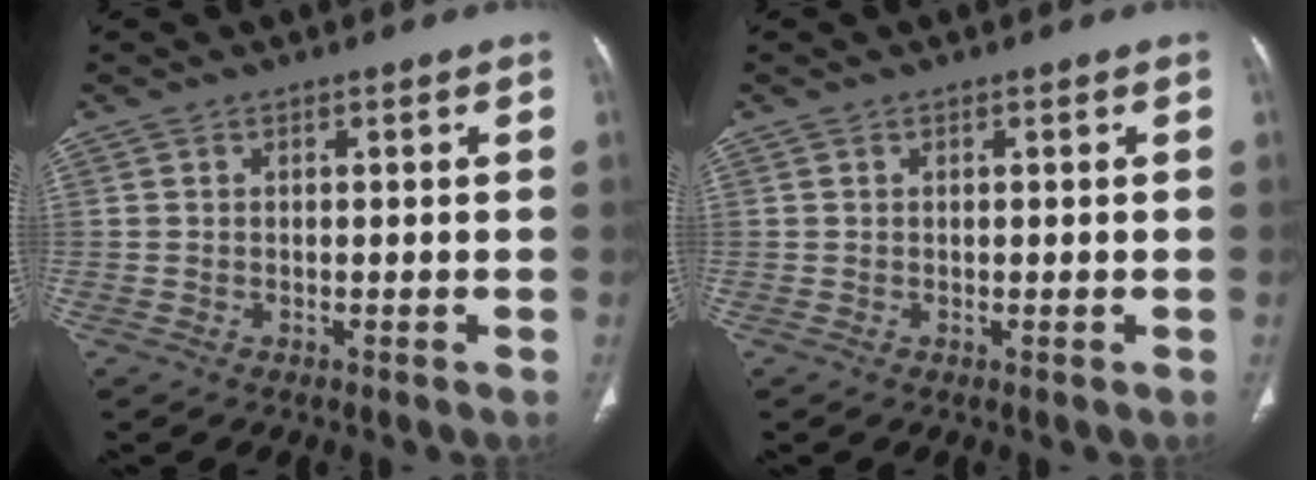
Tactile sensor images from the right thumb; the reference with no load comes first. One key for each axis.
{"total": 0.0}